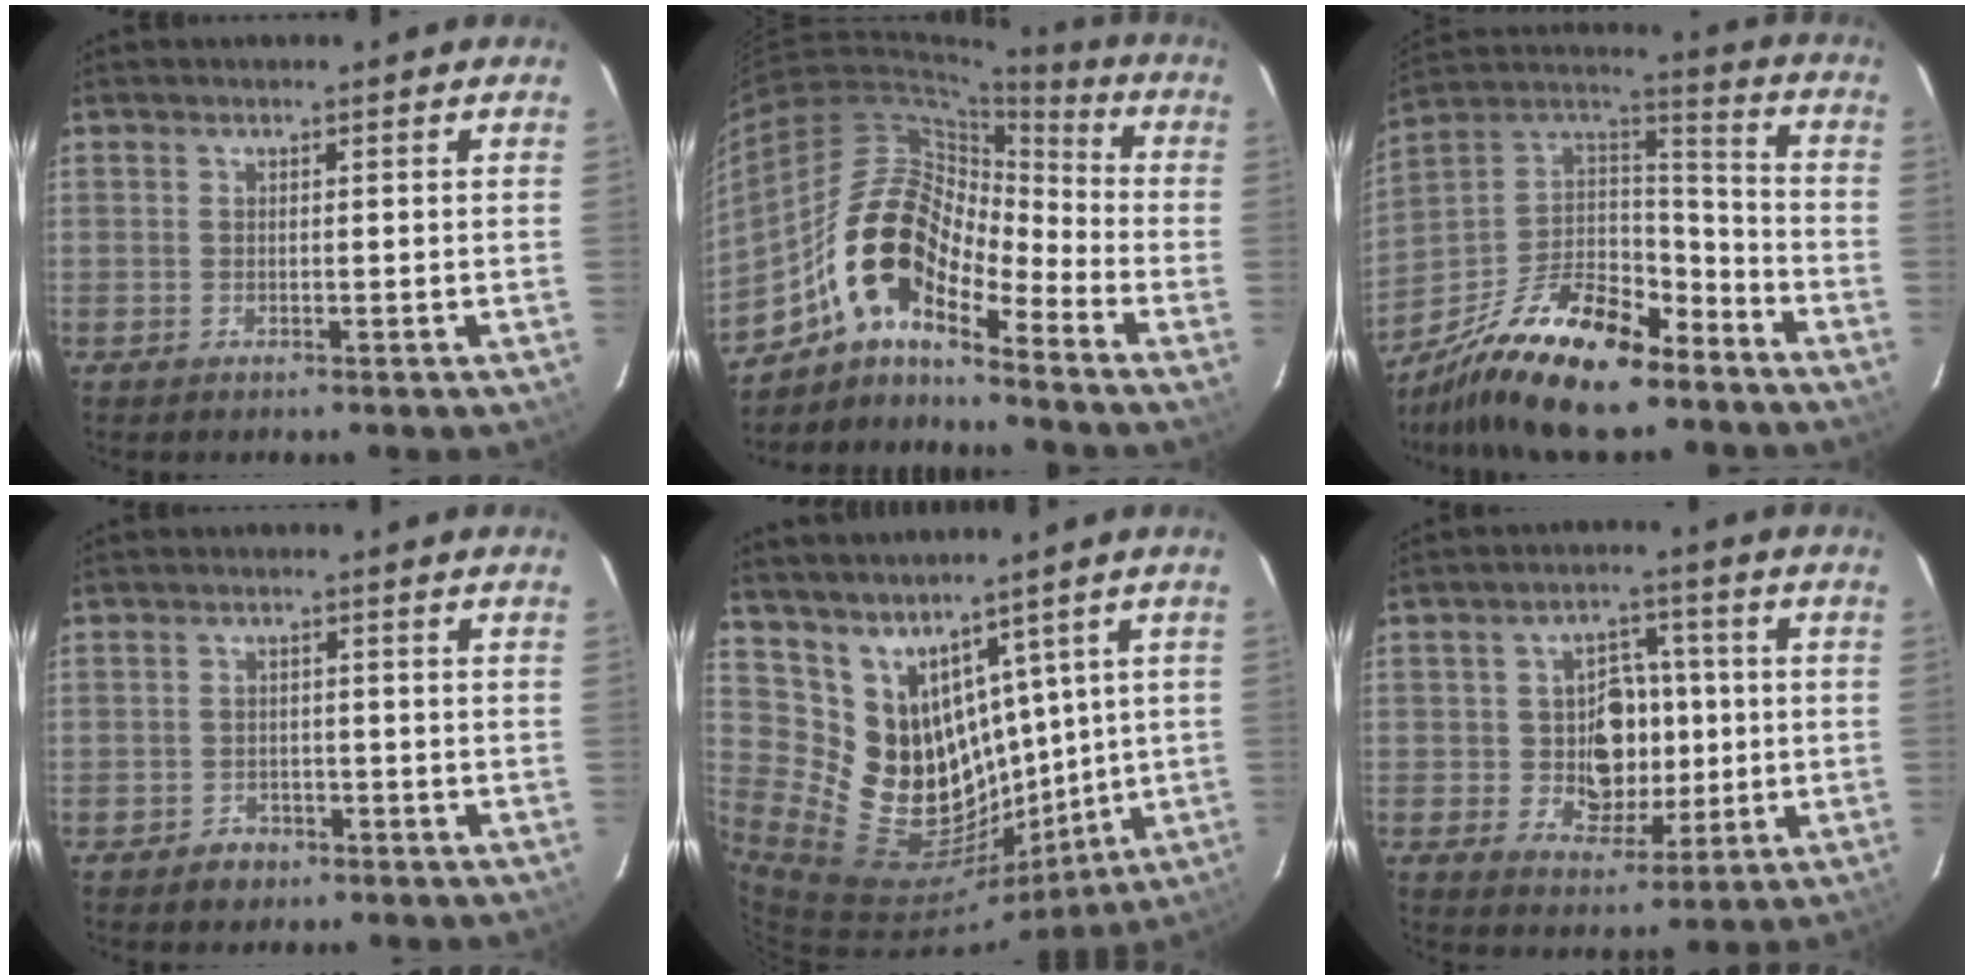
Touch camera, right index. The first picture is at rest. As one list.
[{"total": 14.5, "force": [-9.6, 5.3, 9.5], "torque": [-0.164, 0.015, -0.198]}, {"total": 22.7, "force": [-16.1, 8.5, 13.5], "torque": [-0.272, -0.001, -0.275]}, {"total": 3.3, "force": [-2.1, 2.6, 0.3], "torque": [-0.013, 0.014, -0.028]}, {"total": 13.3, "force": [7.2, 9.2, 6.3], "torque": [-0.103, -0.012, 0.154]}, {"total": 9.6, "force": [-0.3, 8.1, 5.1], "torque": [-0.096, 0.013, 0.008]}]